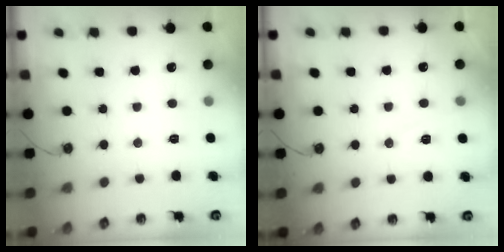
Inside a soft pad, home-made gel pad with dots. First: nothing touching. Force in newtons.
{"total": 7.3, "press": 5.7, "slide": 4.5}